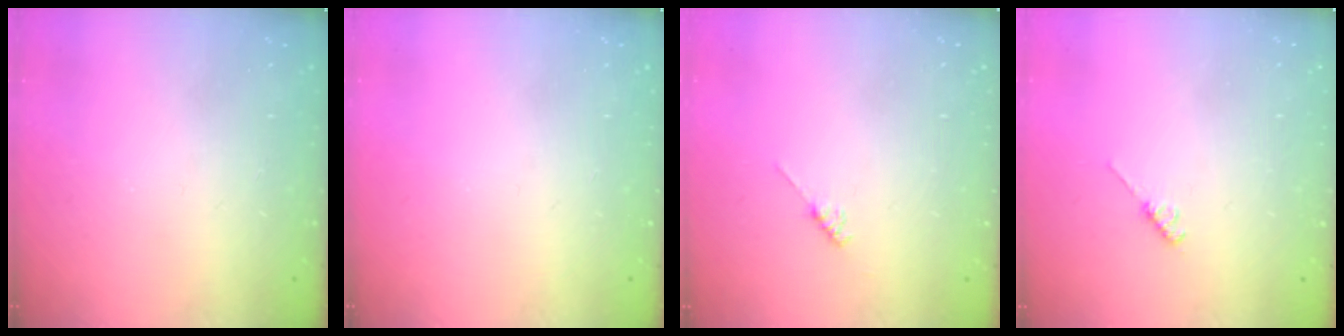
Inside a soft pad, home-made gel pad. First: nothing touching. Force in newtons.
{"total": 0.0}
{"total": 1.8, "press": 1.7, "slide": 0.3}
{"total": 2.6, "press": 2.5, "slide": 0.4}